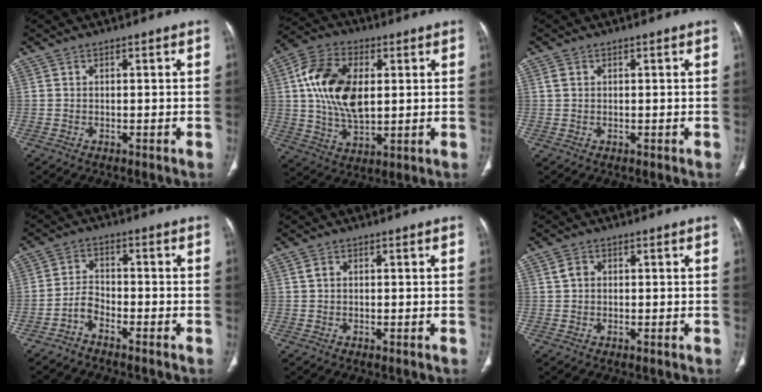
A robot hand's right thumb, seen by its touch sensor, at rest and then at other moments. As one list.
[{"total": 15.7, "force": [2.6, 9.2, 12.4], "torque": [-0.224, 0.000, 0.047]}, {"total": 1.1, "force": [0.3, 0.9, 0.6], "torque": [-0.013, 0.005, 0.007]}, {"total": 3.3, "force": [-2.5, 1.5, 1.5], "torque": [-0.023, 0.026, -0.052]}, {"total": 1.2, "force": [0.3, 0.9, 0.8], "torque": [-0.015, 0.000, 0.005]}, {"total": 2.2, "force": [0.5, 1.7, 1.2], "torque": [-0.018, 0.005, 0.009]}]